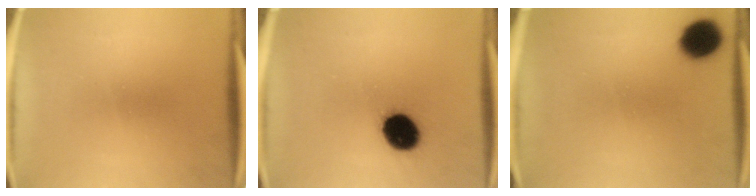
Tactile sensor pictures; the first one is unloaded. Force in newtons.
{"total": 12.1}
{"total": 10.1}